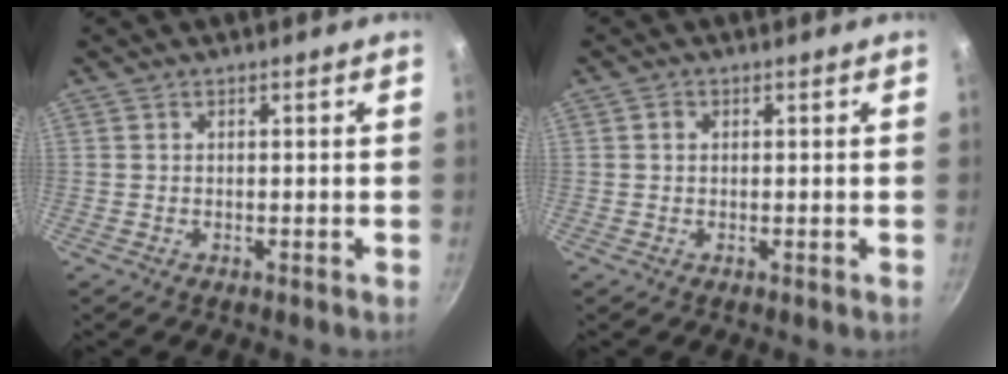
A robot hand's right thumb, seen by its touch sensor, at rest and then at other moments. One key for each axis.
{"total": 1.0, "fx": 0.2, "fy": 0.9, "fz": 0.5, "tx": -0.007, "ty": 0.006, "tz": 0.002}